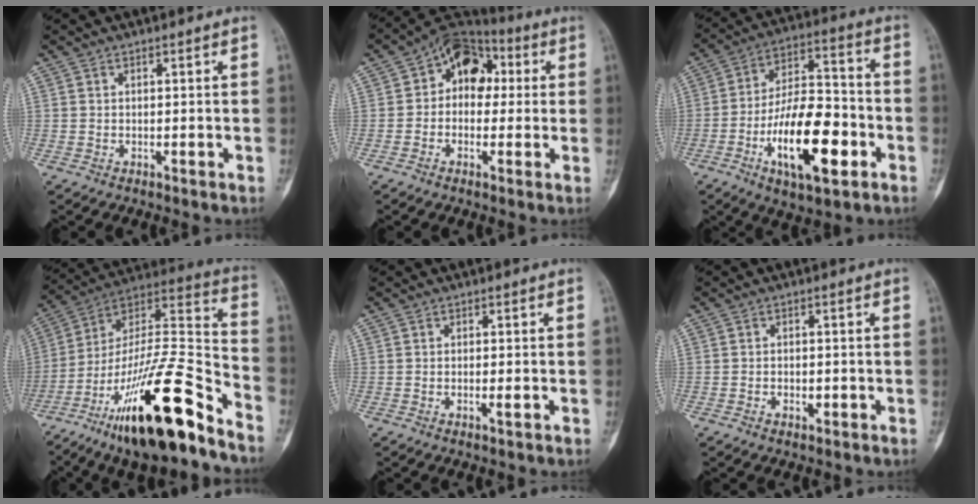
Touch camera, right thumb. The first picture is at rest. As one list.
[{"total": 11.2, "force": [1.7, 8.0, 7.6], "torque": [-0.071, 0.027, 0.011]}, {"total": 19.0, "force": [-6.7, 8.0, 15.8], "torque": [-0.255, 0.034, -0.106]}, {"total": 27.9, "force": [-17.3, 6.5, 20.9], "torque": [-0.348, 0.084, -0.289]}, {"total": 1.3, "force": [-0.3, 0.3, 1.2], "torque": [-0.024, -0.004, -0.005]}, {"total": 2.1, "force": [-0.6, 1.4, 1.5], "torque": [-0.024, 0.006, -0.008]}]